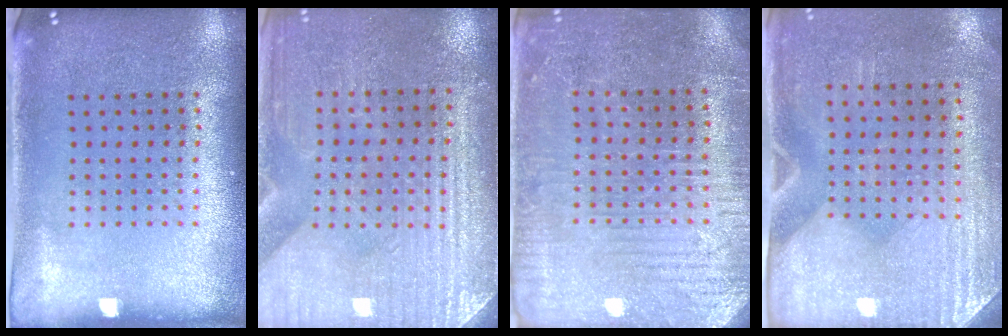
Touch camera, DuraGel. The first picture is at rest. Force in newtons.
{"total": 3.1, "press": 3.1, "slide": 0.6}
{"total": 3.2, "press": 3.1, "slide": 0.7}
{"total": 2.9, "press": 2.5, "slide": 1.4}